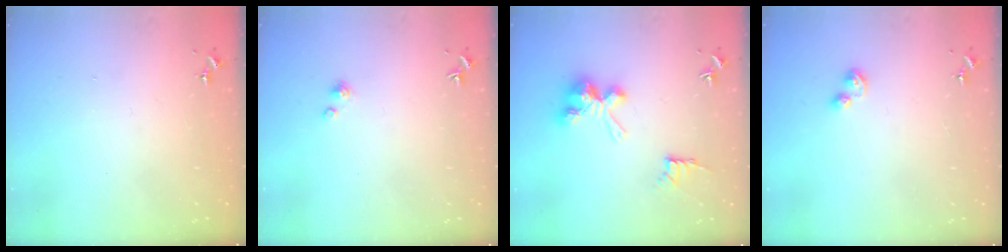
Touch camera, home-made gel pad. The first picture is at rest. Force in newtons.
{"total": 2.1, "press": 2.1, "slide": 0.2}
{"total": 10.1, "press": 10.1, "slide": 0.1}
{"total": 3.6, "press": 3.6, "slide": 0.6}